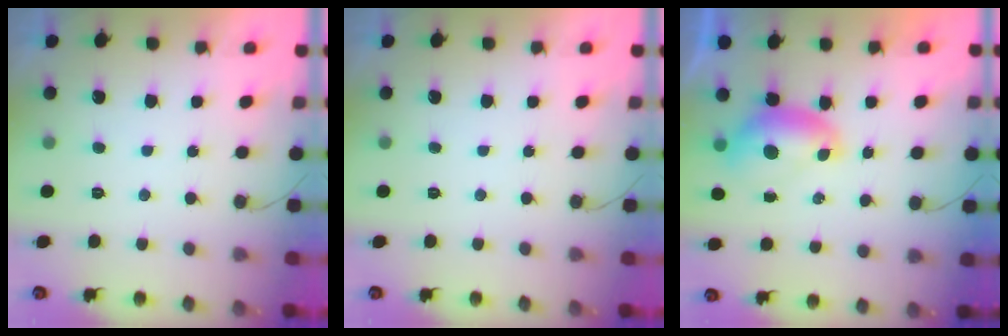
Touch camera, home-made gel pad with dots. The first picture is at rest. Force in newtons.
{"total": 0.0}
{"total": 7.3, "press": 7.3, "slide": 0.5}